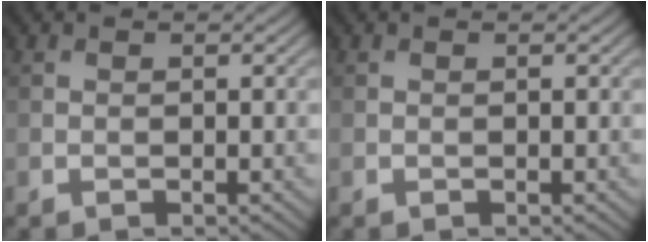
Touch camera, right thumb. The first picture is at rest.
{"total": 0.0}